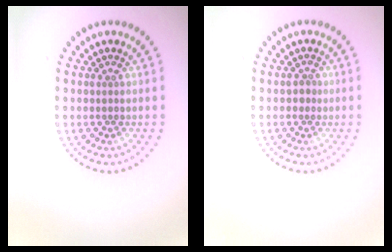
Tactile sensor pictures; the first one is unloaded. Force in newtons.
{"total": 1.0, "press": 0.8, "slide": 0.5}